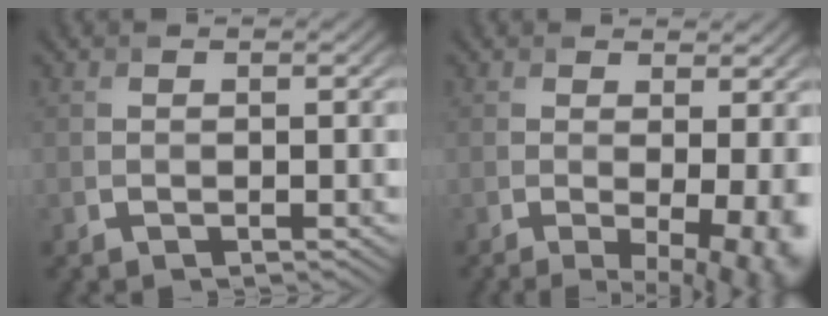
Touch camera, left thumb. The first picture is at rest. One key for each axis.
{"total": 8.0, "fx": -1.2, "fy": 2.7, "fz": 7.4, "tx": -0.090, "ty": -0.011, "tz": 0.000}